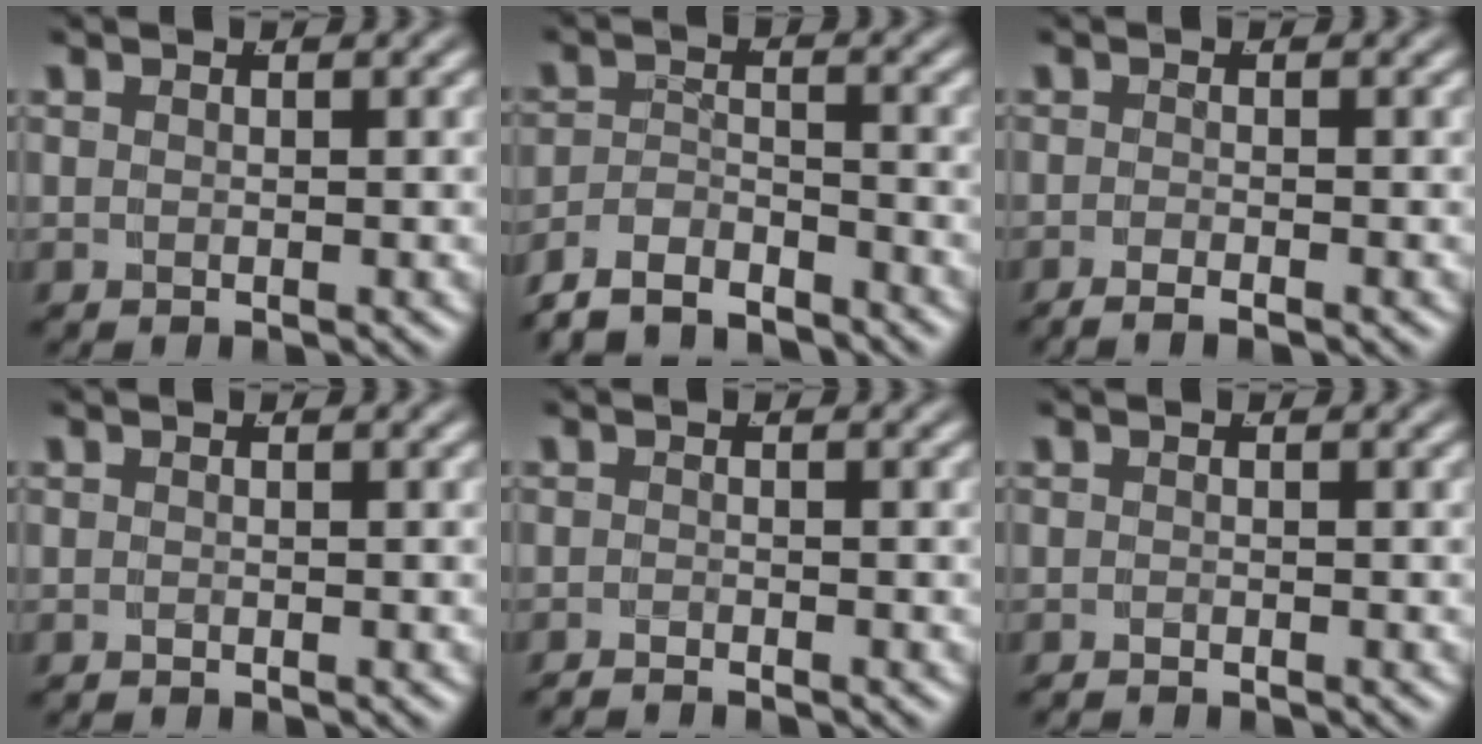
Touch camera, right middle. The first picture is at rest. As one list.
[{"total": 5.6, "force": [-4.8, 2.3, 1.4], "torque": [-0.029, -0.014, -0.081]}, {"total": 1.7, "force": [-1.6, 0.0, 0.6], "torque": [-0.016, -0.006, -0.025]}, {"total": 0.6, "force": [-0.5, -0.4, -0.1], "torque": [-0.002, -0.005, -0.005]}, {"total": 1.4, "force": [-1.3, -0.2, -0.1], "torque": [-0.002, -0.008, -0.022]}, {"total": 0.9, "force": [-0.8, -0.4, -0.1], "torque": [-0.002, -0.009, -0.011]}]